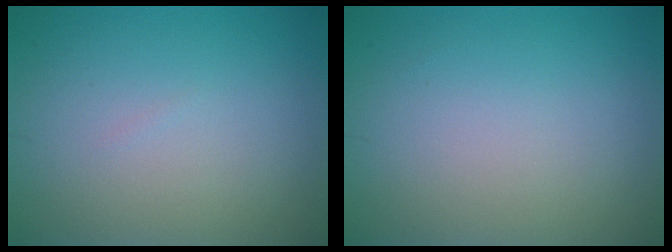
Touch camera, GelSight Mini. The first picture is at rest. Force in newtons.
{"total": 0.0}